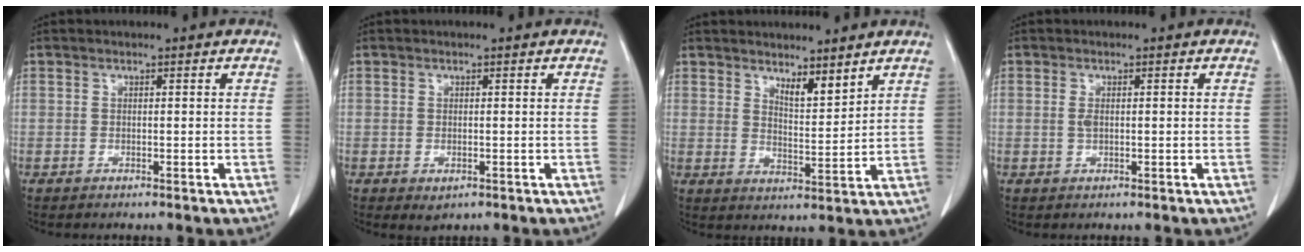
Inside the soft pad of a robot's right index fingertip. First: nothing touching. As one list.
[{"total": 1.5, "force": [-0.6, 0.9, 1.0], "torque": [-0.011, -0.002, 0.000]}, {"total": 4.4, "force": [3.7, 0.8, 2.2], "torque": [-0.039, -0.017, 0.069]}, {"total": 1.3, "force": [0.1, 0.5, 1.2], "torque": [-0.026, 0.000, 0.003]}]